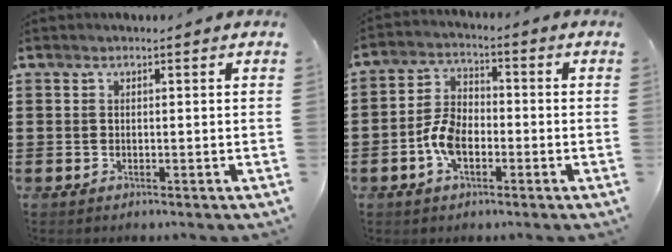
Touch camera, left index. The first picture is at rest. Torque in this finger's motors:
{"motor_torque": [0.36, 0.31, 0.51, 0.14]}